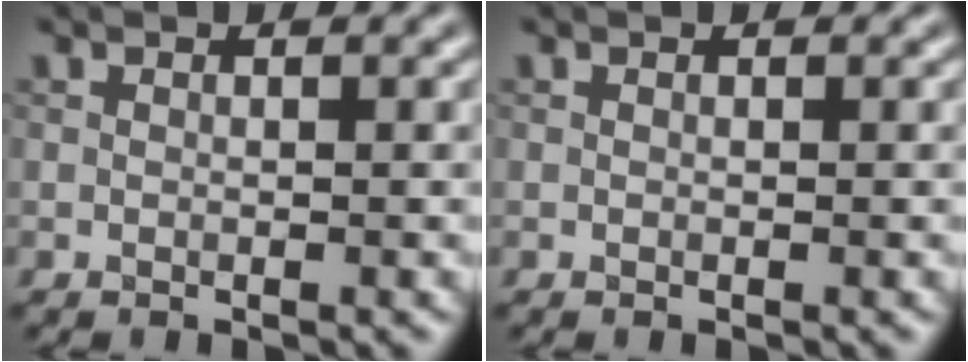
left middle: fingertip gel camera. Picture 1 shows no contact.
{"total": 0.0}